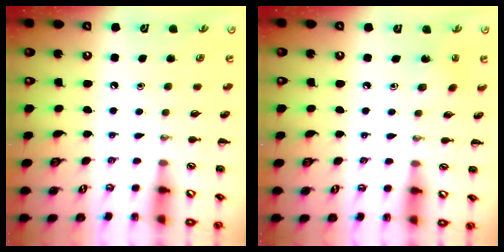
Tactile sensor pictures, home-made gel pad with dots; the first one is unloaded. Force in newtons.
{"total": 1.8, "press": 1.7, "slide": 0.7}